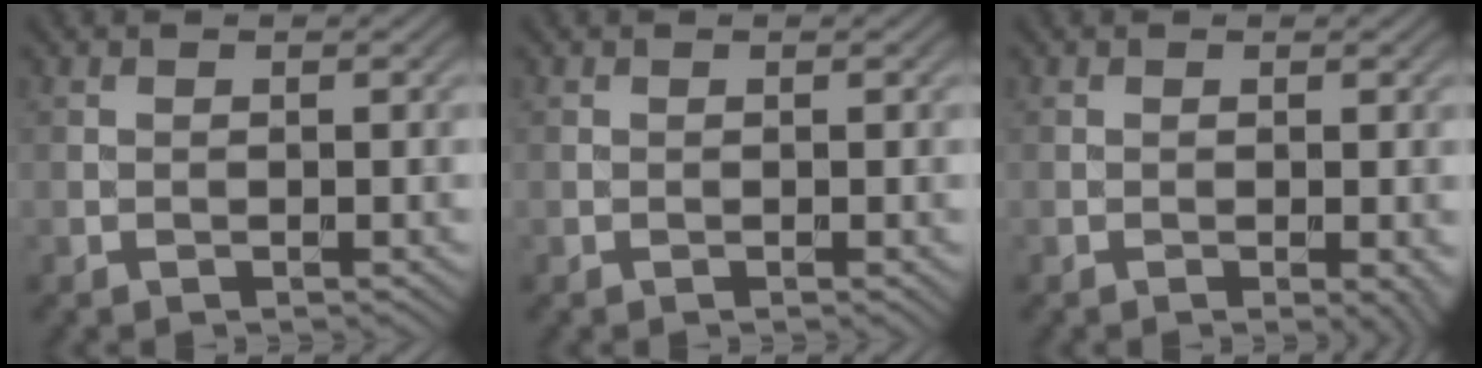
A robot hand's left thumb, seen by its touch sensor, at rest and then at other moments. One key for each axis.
{"total": 0.0}
{"total": 1.0, "fx": -0.2, "fy": 0.2, "fz": 1.0, "tx": -0.011, "ty": -0.004, "tz": -0.004}